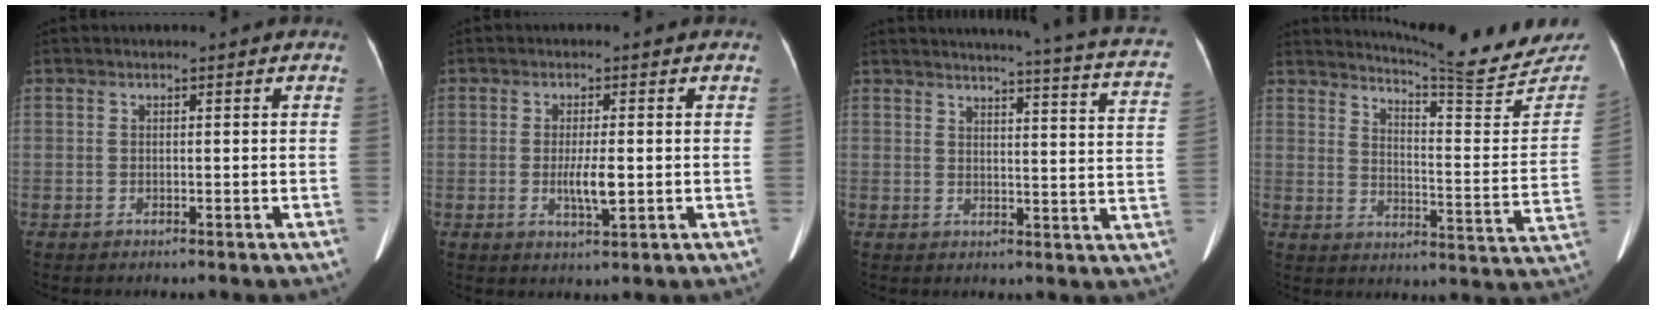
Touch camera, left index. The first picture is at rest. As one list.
[{"total": 3.8, "force": [-0.4, 0.6, 3.7], "torque": [-0.071, -0.005, -0.004]}, {"total": 18.6, "force": [16.2, -0.1, 9.1], "torque": [-0.119, -0.059, 0.170]}, {"total": 18.0, "force": [17.6, 0.1, 4.0], "torque": [-0.061, -0.106, 0.215]}]